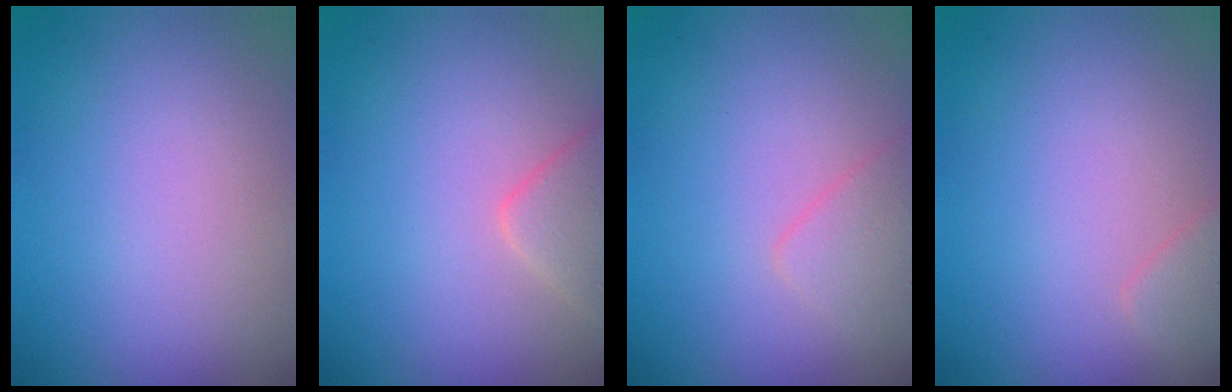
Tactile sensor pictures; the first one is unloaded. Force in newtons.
{"total": 2.3, "press": 2.3, "slide": 0.2}
{"total": 1.8, "press": 1.8, "slide": 0.1}
{"total": 1.3, "press": 1.3, "slide": 0.1}